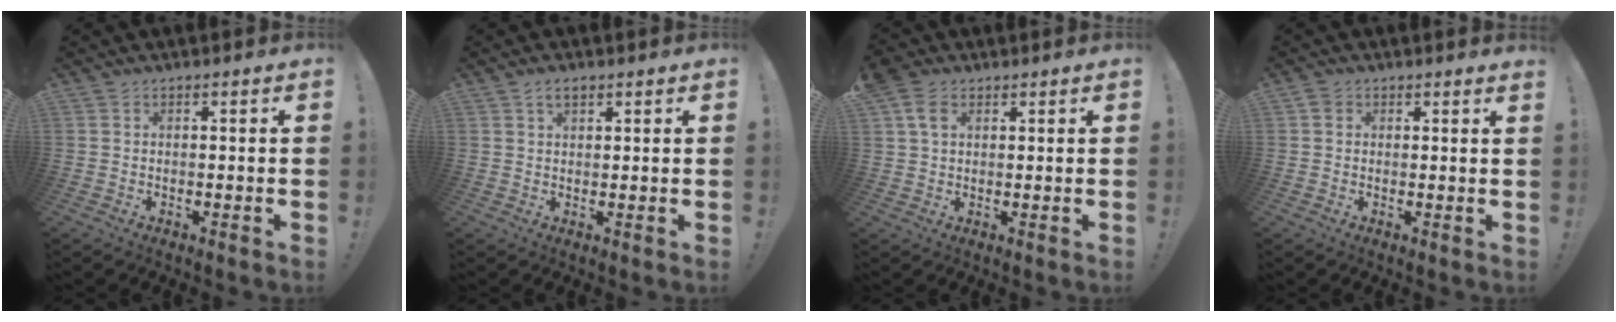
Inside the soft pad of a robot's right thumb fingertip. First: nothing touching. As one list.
[{"total": 2.6, "force": [1.5, 1.2, 1.7], "torque": [-0.028, -0.001, 0.025]}, {"total": 6.3, "force": [3.0, 4.1, 3.8], "torque": [-0.063, -0.002, 0.059]}, {"total": 1.6, "force": [1.3, 0.8, 0.4], "torque": [0.003, -0.005, 0.023]}]